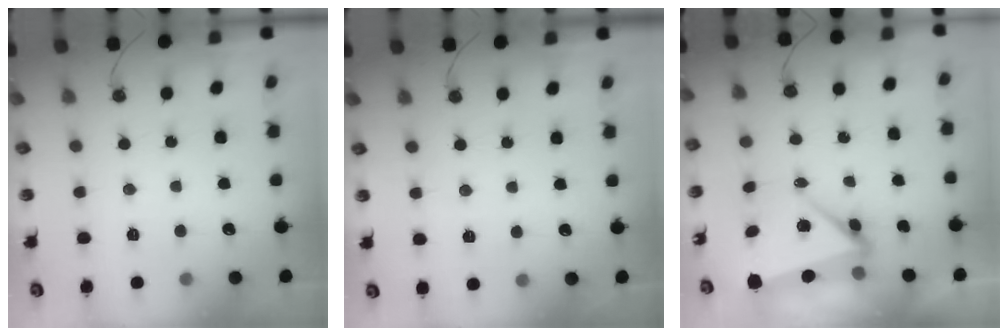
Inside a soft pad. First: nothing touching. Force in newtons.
{"total": 2.9, "press": 1.5, "slide": 2.5}
{"total": 6.8, "press": 6.8, "slide": 0.2}